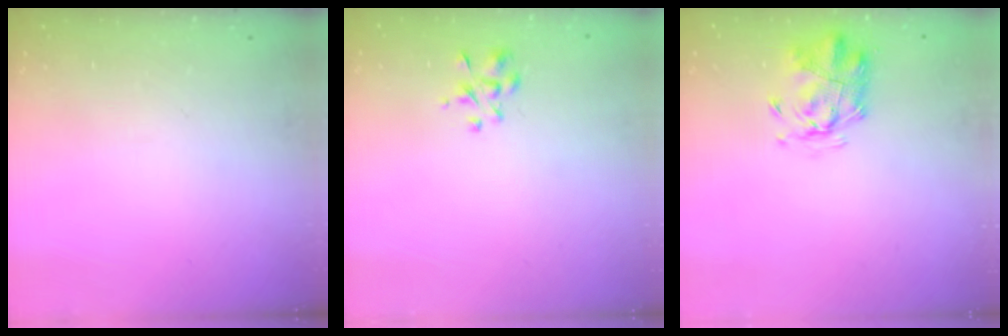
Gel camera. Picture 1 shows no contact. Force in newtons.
{"total": 2.9, "press": 2.7, "slide": 1.0}
{"total": 2.5, "press": 2.4, "slide": 0.7}